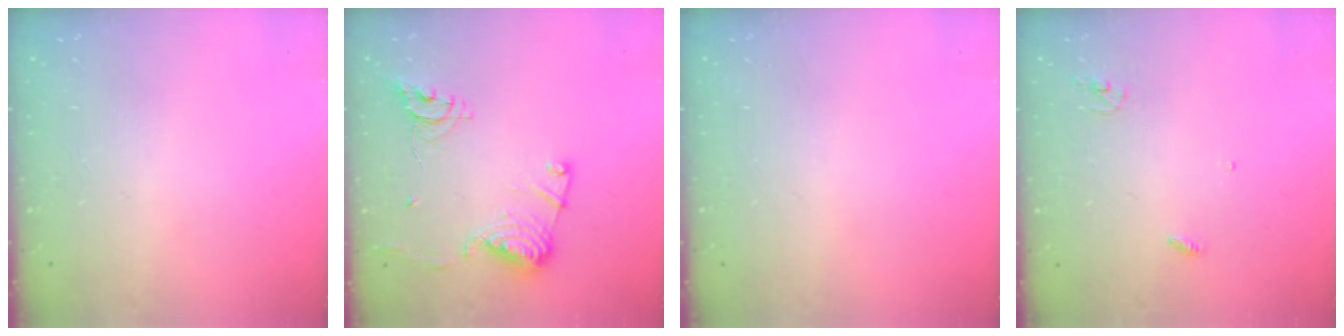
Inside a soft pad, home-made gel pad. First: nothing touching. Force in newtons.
{"total": 15.3, "press": 15.2, "slide": 1.4}
{"total": 0.0}
{"total": 3.0, "press": 2.9, "slide": 0.2}